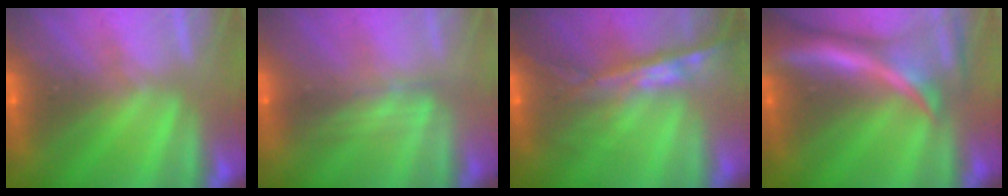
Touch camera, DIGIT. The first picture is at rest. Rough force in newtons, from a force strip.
{"total": 2.4}
{"total": 7.2}
{"total": 7.6}